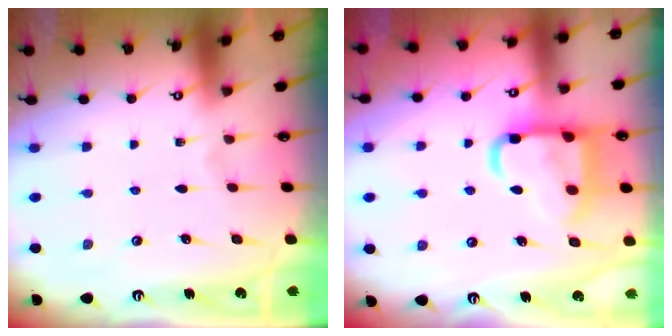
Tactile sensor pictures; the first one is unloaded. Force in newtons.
{"total": 15.2, "press": 15.1, "slide": 1.6}